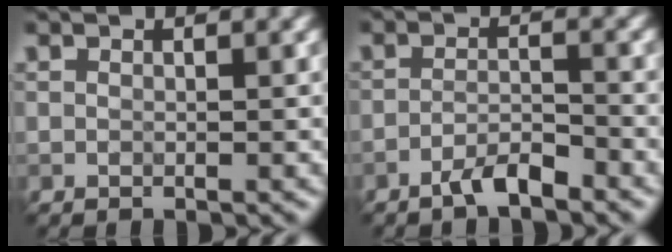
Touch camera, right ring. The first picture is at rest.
{"total": 2.5, "force": [-2.0, 0.5, 1.5], "torque": [-0.026, 0.008, -0.041]}